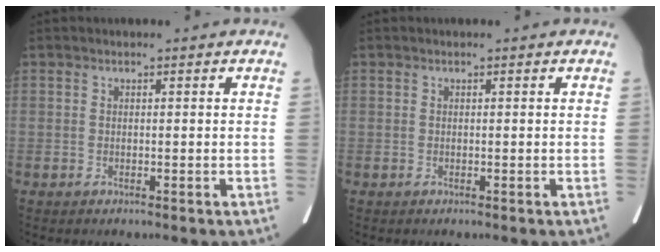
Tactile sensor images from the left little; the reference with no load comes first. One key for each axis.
{"total": 0.0}